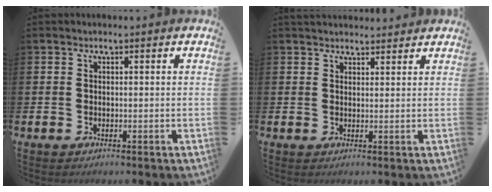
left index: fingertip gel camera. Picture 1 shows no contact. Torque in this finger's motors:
{"motor_torque": [0.77, -1.16, 0.01, 0.08]}